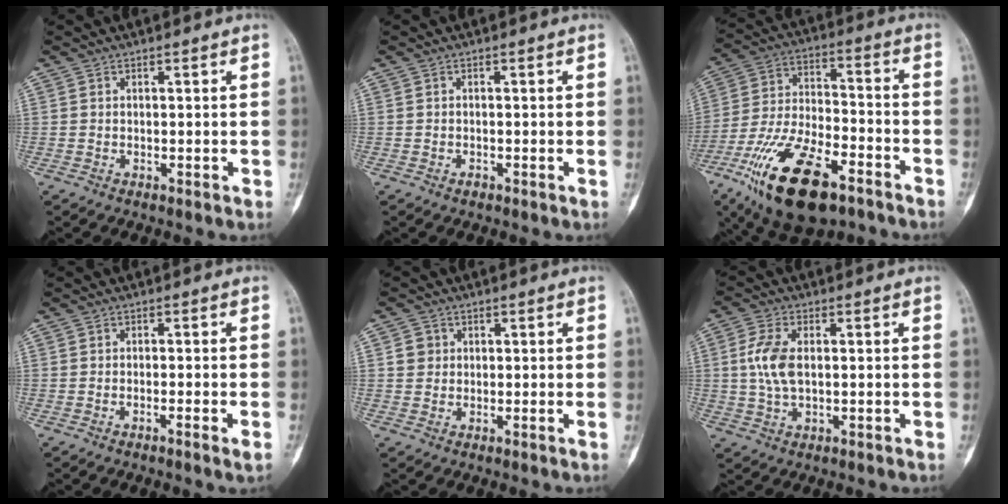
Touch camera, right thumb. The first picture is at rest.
{"total": 0.6, "force": [-0.4, 0.2, 0.4], "torque": [-0.006, 0.000, -0.008]}
{"total": 21.4, "force": [-12.0, 8.9, 15.3], "torque": [-0.308, 0.042, -0.213]}
{"total": 2.0, "force": [-0.9, -0.2, 1.7], "torque": [-0.039, -0.001, -0.018]}
{"total": 2.0, "force": [0.4, 1.8, 0.8], "torque": [-0.005, 0.001, 0.003]}
{"total": 7.0, "force": [0.6, 3.7, 5.9], "torque": [-0.130, 0.003, 0.011]}